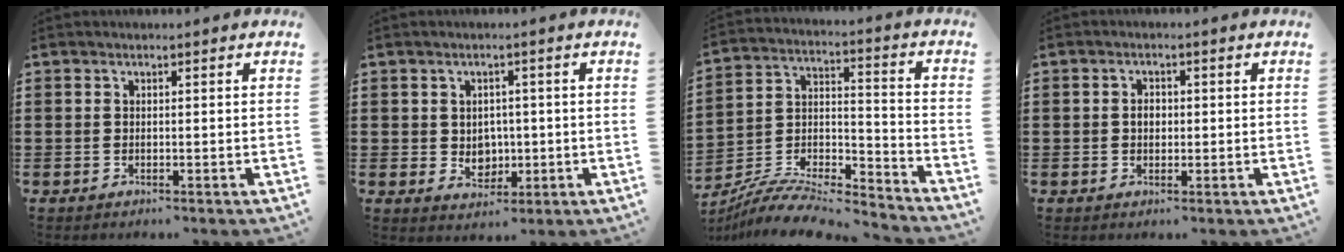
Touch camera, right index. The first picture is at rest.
{"total": 3.2, "force": [0.5, 2.9, 1.2], "torque": [-0.020, 0.002, 0.003]}
{"total": 9.2, "force": [-8.6, 1.7, 2.8], "torque": [-0.052, 0.013, -0.172]}
{"total": 2.0, "force": [0.0, 1.4, 1.5], "torque": [-0.029, 0.006, -0.001]}